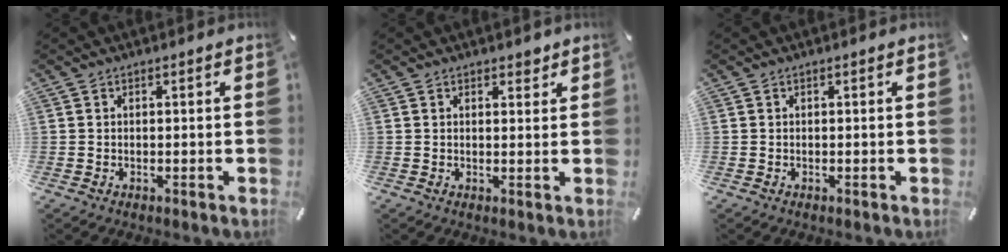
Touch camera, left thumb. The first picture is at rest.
{"total": 1.8, "force": [1.4, 1.1, 0.5], "torque": [0.005, -0.007, 0.023]}
{"total": 0.0}